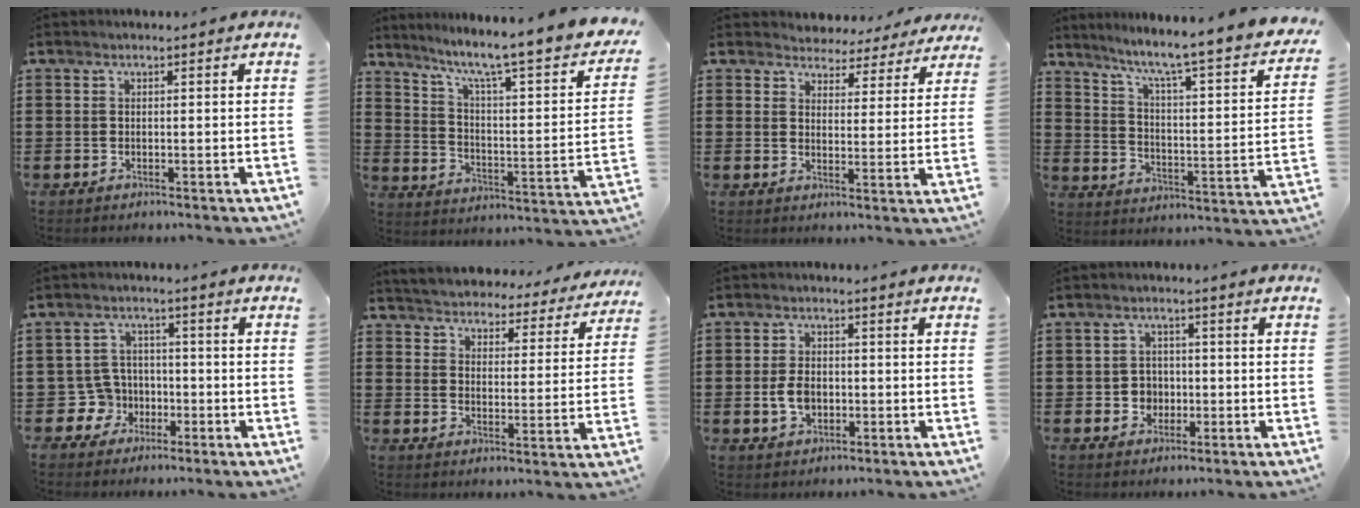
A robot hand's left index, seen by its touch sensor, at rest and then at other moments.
{"total": 7.1, "force": [5.3, -0.1, 4.7], "torque": [-0.107, -0.053, 0.074]}
{"total": 4.4, "force": [4.2, 1.2, -0.1], "torque": [-0.023, -0.021, 0.074]}
{"total": 5.4, "force": [4.3, -0.7, 3.3], "torque": [-0.087, -0.051, 0.056]}
{"total": 5.5, "force": [-1.6, 5.0, 1.5], "torque": [-0.057, 0.007, -0.030]}
{"total": 4.5, "force": [4.4, 0.0, -0.6], "torque": [-0.019, -0.040, 0.073]}
{"total": 4.3, "force": [-0.7, 2.8, 3.1], "torque": [-0.075, 0.000, -0.016]}
{"total": 3.1, "force": [-0.7, 2.8, 1.1], "torque": [-0.032, 0.003, -0.017]}